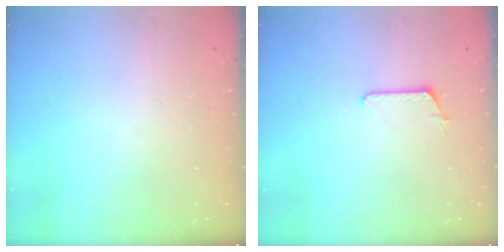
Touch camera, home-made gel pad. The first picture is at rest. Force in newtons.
{"total": 6.3, "press": 6.3, "slide": 0.6}